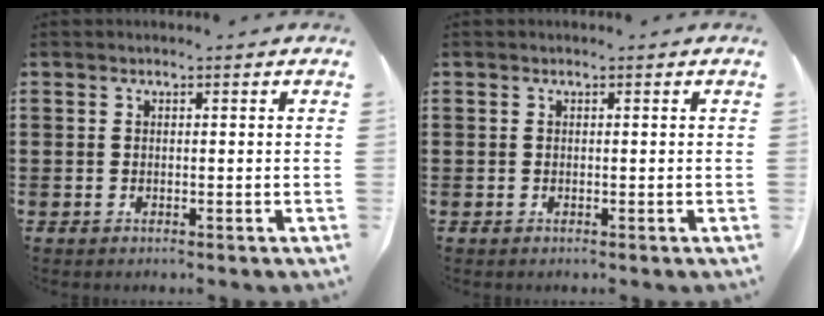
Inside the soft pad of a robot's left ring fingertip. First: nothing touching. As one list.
[{"total": 0.0}]